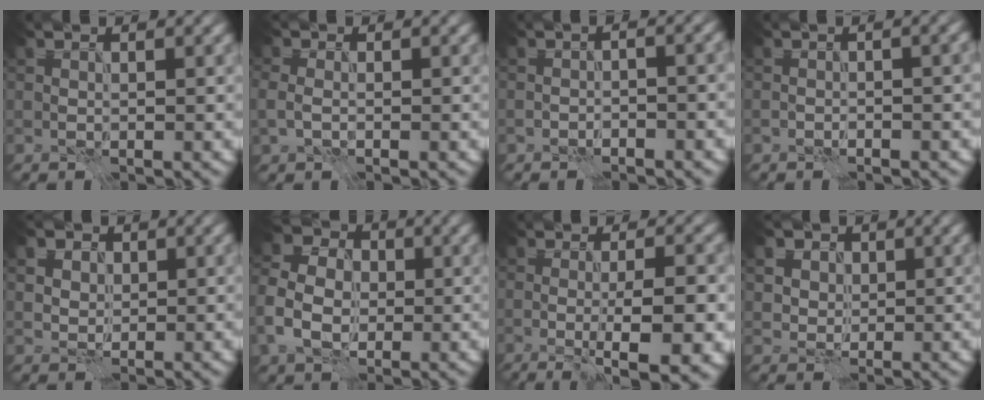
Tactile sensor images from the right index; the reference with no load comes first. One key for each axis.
{"total": 1.5, "fx": -0.3, "fy": 1.2, "fz": 0.8, "tx": -0.016, "ty": 0.002, "tz": -0.003}
{"total": 3.8, "fx": 0.1, "fy": 1.9, "fz": 3.3, "tx": -0.007, "ty": 0.028, "tz": -0.021}
{"total": 4.5, "fx": 1.0, "fy": 1.9, "fz": 3.9, "tx": -0.020, "ty": 0.026, "tz": -0.011}
{"total": 3.2, "fx": 1.5, "fy": 2.5, "fz": 1.4, "tx": -0.034, "ty": 0.006, "tz": 0.026}
{"total": 7.2, "fx": -0.8, "fy": 5.9, "fz": 4.0, "tx": -0.092, "ty": 0.004, "tz": -0.018}
{"total": 6.6, "fx": -2.1, "fy": 1.5, "fz": 6.1, "tx": -0.074, "ty": -0.006, "tz": -0.029}
{"total": 4.6, "fx": 2.4, "fy": 3.4, "fz": 1.8, "tx": -0.048, "ty": 0.002, "tz": 0.046}